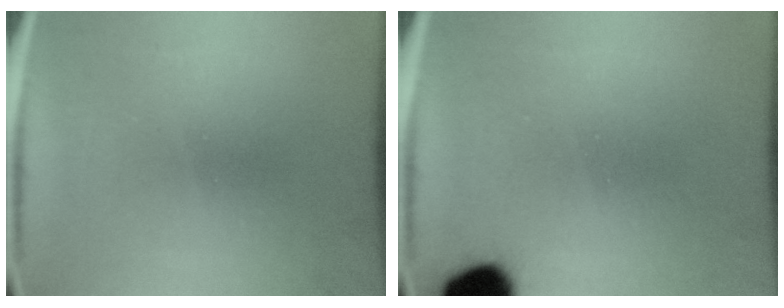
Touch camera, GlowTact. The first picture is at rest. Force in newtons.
{"total": 11.6}